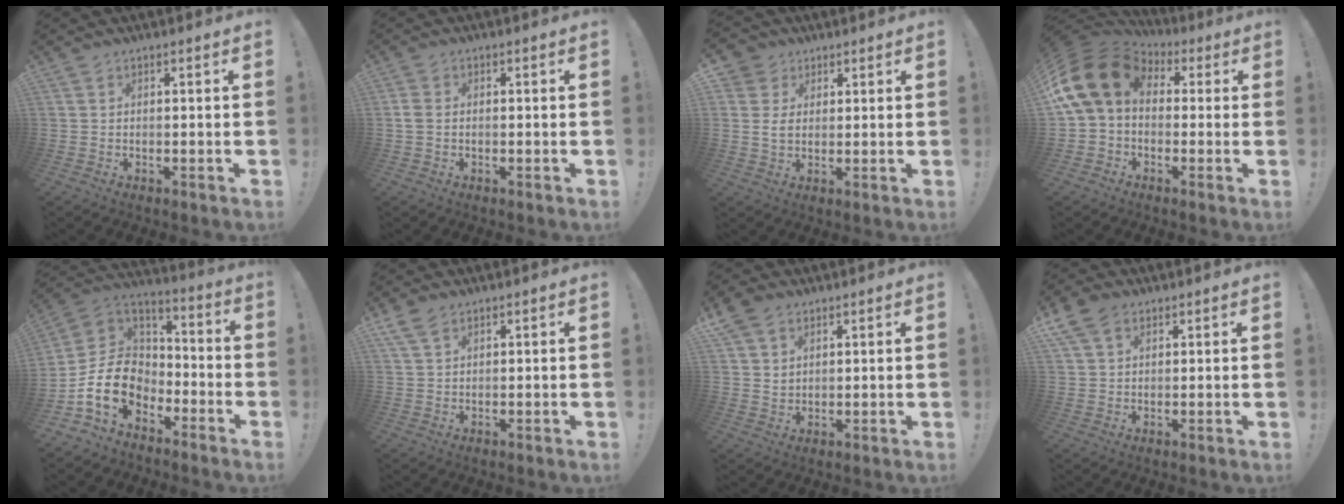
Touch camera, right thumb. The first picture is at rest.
{"total": 2.5, "force": [-0.2, 1.8, 1.7], "torque": [-0.036, 0.012, -0.001]}
{"total": 5.9, "force": [1.8, 5.1, 2.3], "torque": [-0.056, -0.001, 0.036]}
{"total": 15.7, "force": [3.0, 9.6, 12.1], "torque": [-0.241, 0.012, 0.060]}
{"total": 15.8, "force": [-6.4, 11.5, 8.8], "torque": [-0.172, 0.029, -0.106]}
{"total": 4.5, "force": [2.9, 2.3, 2.7], "torque": [-0.056, -0.005, 0.057]}
{"total": 7.0, "force": [4.3, 4.7, 2.9], "torque": [-0.051, -0.014, 0.085]}
{"total": 7.5, "force": [3.9, 5.1, 4.0], "torque": [-0.075, 0.000, 0.080]}